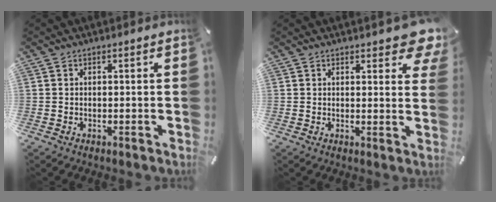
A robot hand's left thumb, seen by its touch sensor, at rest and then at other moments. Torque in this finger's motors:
{"motor_torque": [1.10, 0.89, 0.27, -0.21, 0.00]}